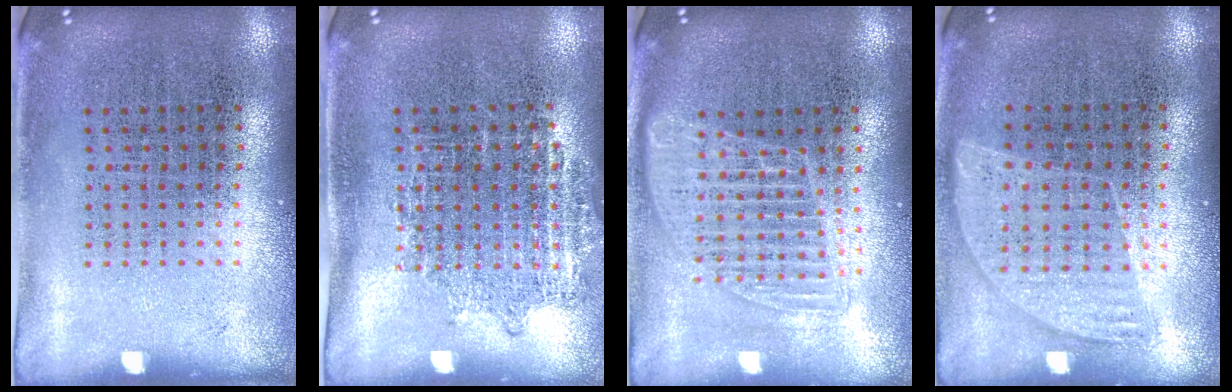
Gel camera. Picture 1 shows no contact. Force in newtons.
{"total": 0.9, "press": 0.8, "slide": 0.3}
{"total": 1.4, "press": 1.3, "slide": 0.6}
{"total": 0.9, "press": 0.8, "slide": 0.3}